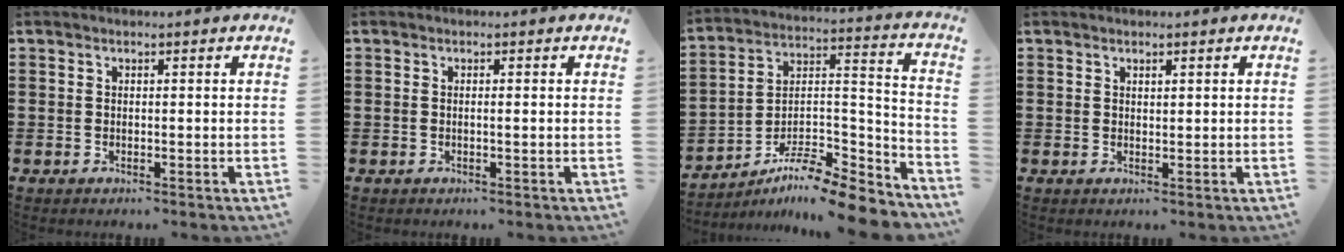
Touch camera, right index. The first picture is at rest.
{"total": 0.6, "force": [-0.1, 0.0, 0.5], "torque": [-0.010, -0.002, -0.001]}
{"total": 9.9, "force": [-8.9, 1.3, 4.2], "torque": [-0.058, 0.018, -0.174]}
{"total": 0.7, "force": [0.6, 0.3, 0.3], "torque": [-0.006, 0.002, 0.010]}